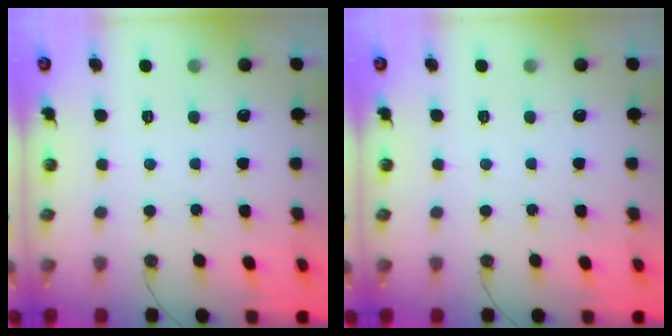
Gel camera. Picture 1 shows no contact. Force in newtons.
{"total": 0.0}